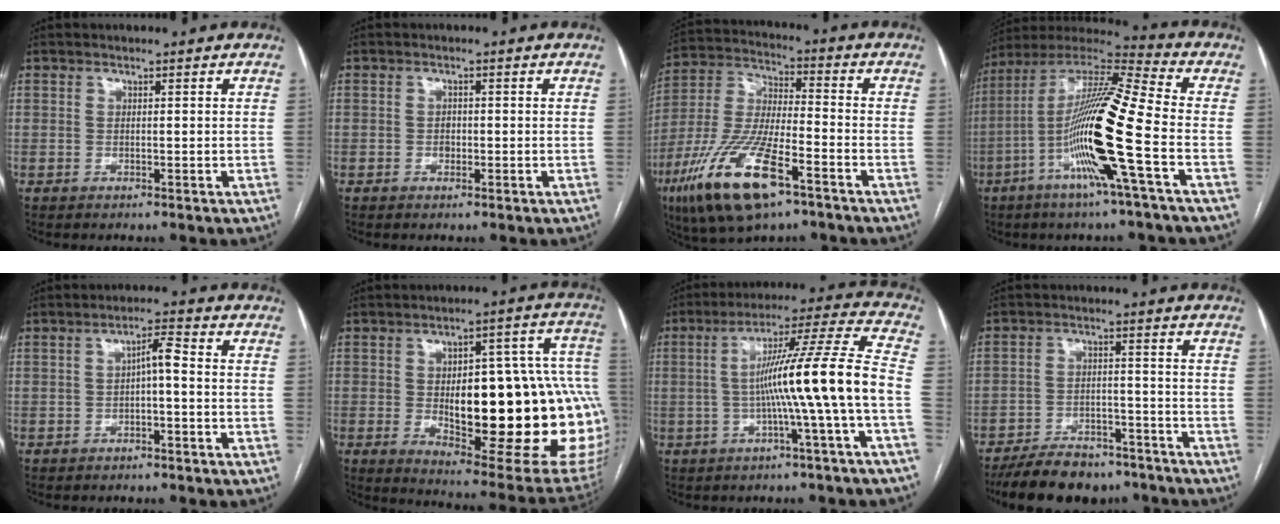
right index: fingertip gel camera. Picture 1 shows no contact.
{"total": 1.3, "force": [-0.2, 1.0, 0.7], "torque": [-0.010, 0.003, -0.003]}
{"total": 17.7, "force": [-9.5, 4.6, 14.2], "torque": [-0.315, -0.027, -0.171]}
{"total": 18.6, "force": [-5.3, -0.6, 17.9], "torque": [-0.348, -0.008, -0.113]}
{"total": 3.4, "force": [-0.4, 0.6, 3.3], "torque": [-0.055, 0.015, -0.005]}
{"total": 31.3, "force": [-2.8, 8.7, 30.0], "torque": [-0.323, 0.029, -0.015]}
{"total": 14.7, "force": [-2.7, -2.1, 14.3], "torque": [-0.225, 0.019, -0.049]}
{"total": 13.9, "force": [-11.9, 5.1, 4.9], "torque": [-0.075, 0.005, -0.173]}